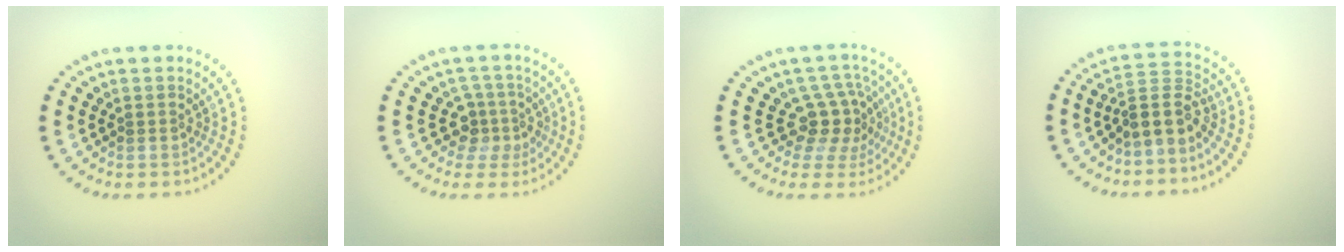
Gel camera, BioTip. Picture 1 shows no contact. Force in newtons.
{"total": 3.0, "press": 2.2, "slide": 2.0}
{"total": 3.8, "press": 2.8, "slide": 2.6}
{"total": 3.3, "press": 2.5, "slide": 2.2}